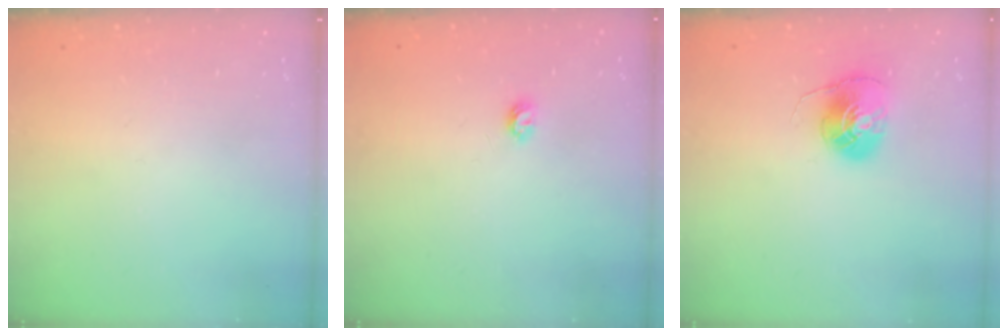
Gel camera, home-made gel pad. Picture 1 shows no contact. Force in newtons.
{"total": 3.4, "press": 3.4, "slide": 0.5}
{"total": 7.7, "press": 7.7, "slide": 0.2}